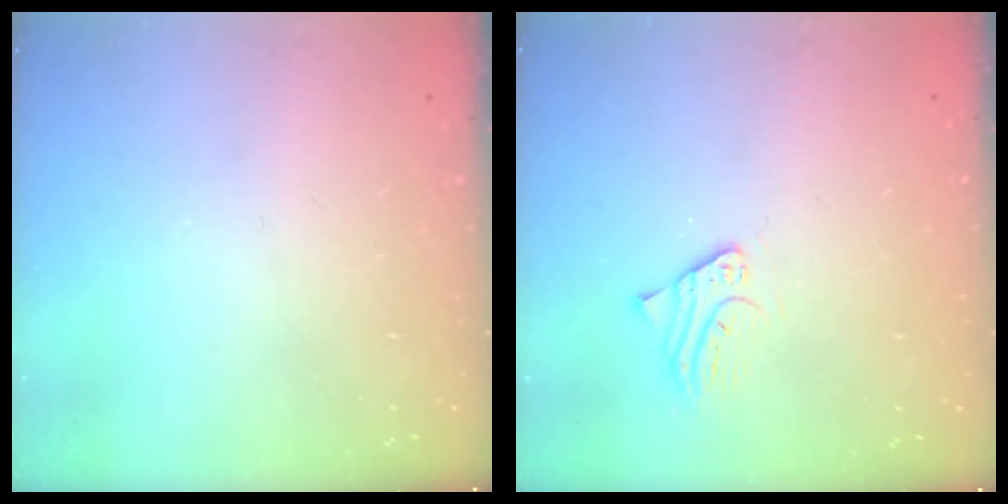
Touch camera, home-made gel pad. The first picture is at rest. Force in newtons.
{"total": 2.2, "press": 2.2, "slide": 0.3}